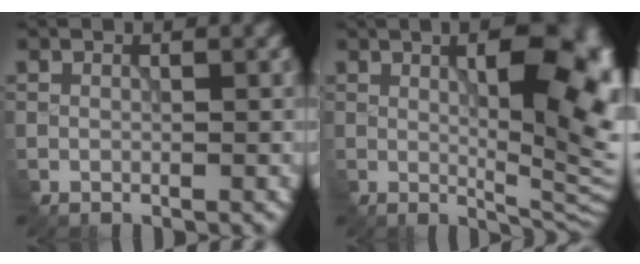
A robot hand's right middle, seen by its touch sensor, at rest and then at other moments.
{"total": 14.2, "force": [2.3, 5.7, 12.8], "torque": [-0.133, 0.005, 0.042]}